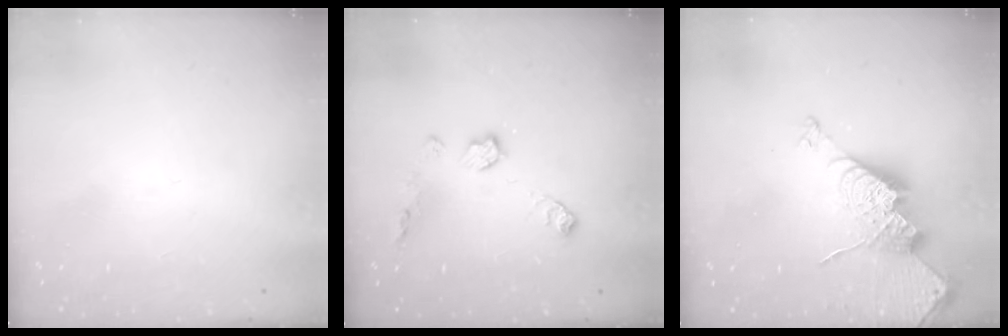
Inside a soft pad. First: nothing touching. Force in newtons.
{"total": 7.9, "press": 7.9, "slide": 0.3}
{"total": 14.1, "press": 14.0, "slide": 1.0}